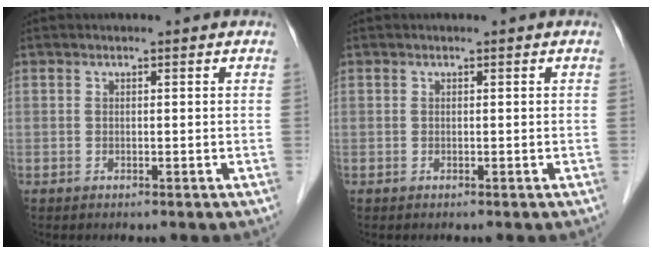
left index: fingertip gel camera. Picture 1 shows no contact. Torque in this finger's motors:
{"motor_torque": [0.00, 0.00, 0.00, 0.00]}